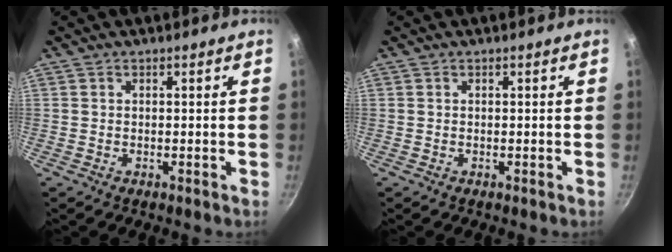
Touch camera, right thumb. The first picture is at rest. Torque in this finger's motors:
{"motor_torque": [-0.13, 0.13, 0.00, 0.00, 0.00]}